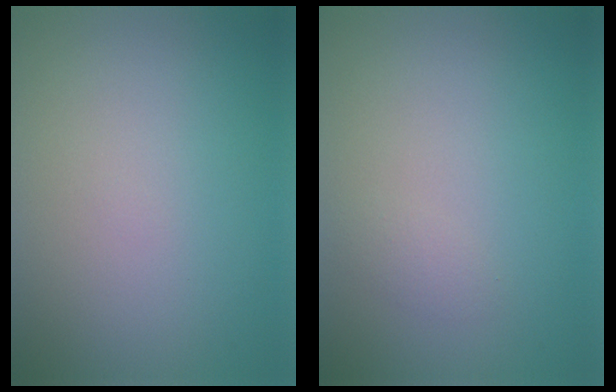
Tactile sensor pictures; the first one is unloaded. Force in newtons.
{"total": 0.8, "press": 0.8, "slide": 0.0}